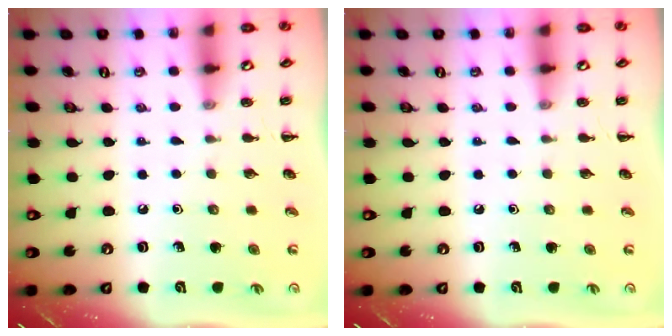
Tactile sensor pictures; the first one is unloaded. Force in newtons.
{"total": 0.0}